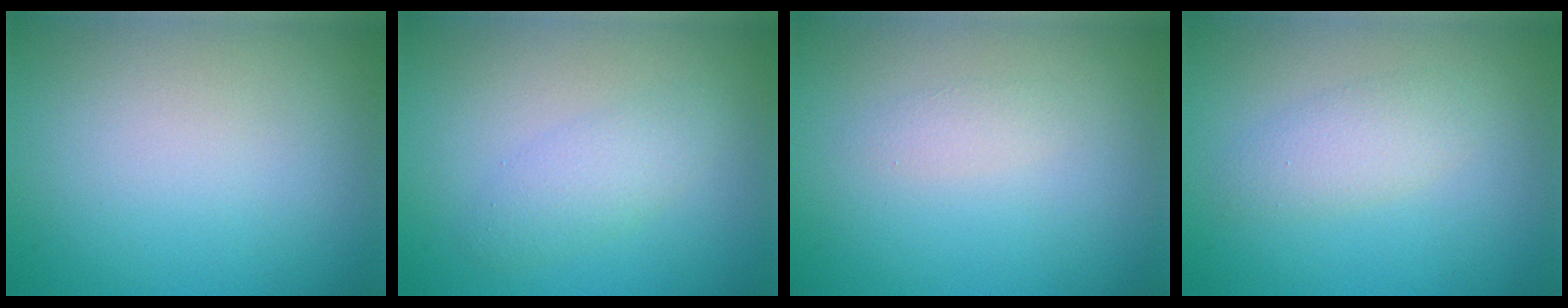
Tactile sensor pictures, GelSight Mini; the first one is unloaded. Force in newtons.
{"total": 2.3, "press": 2.3, "slide": 0.2}
{"total": 0.9, "press": 0.9, "slide": 0.0}
{"total": 2.3, "press": 2.3, "slide": 0.1}